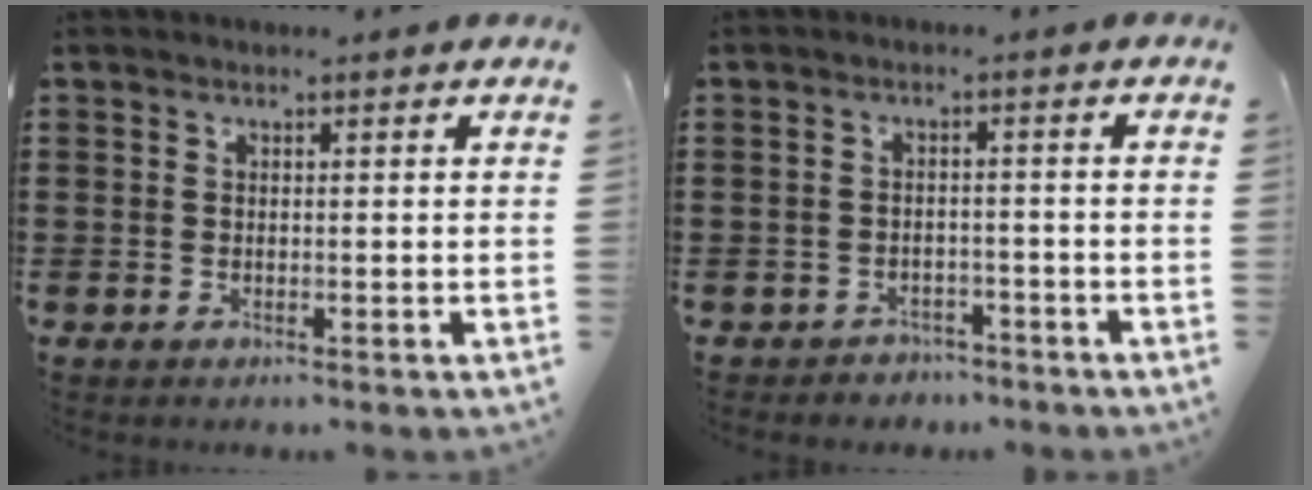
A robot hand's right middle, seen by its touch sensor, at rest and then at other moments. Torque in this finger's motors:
{"motor_torque": [1.03, 0.06, 0.04, -0.01]}